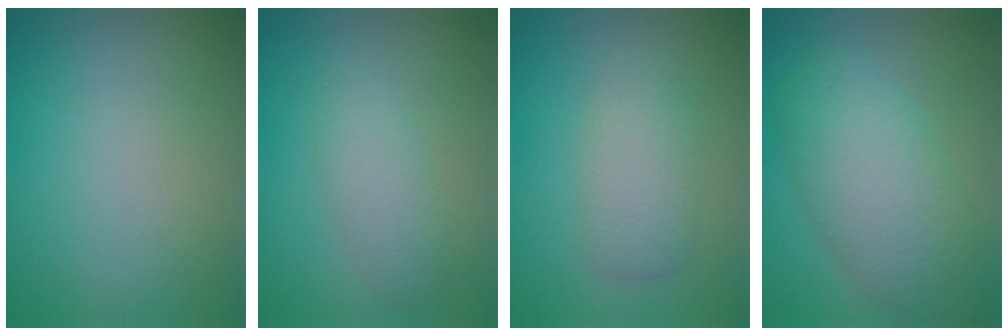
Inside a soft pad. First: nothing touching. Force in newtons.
{"total": 2.4, "press": 2.4, "slide": 0.1}
{"total": 3.2, "press": 3.2, "slide": 0.2}
{"total": 7.2, "press": 7.2, "slide": 0.0}